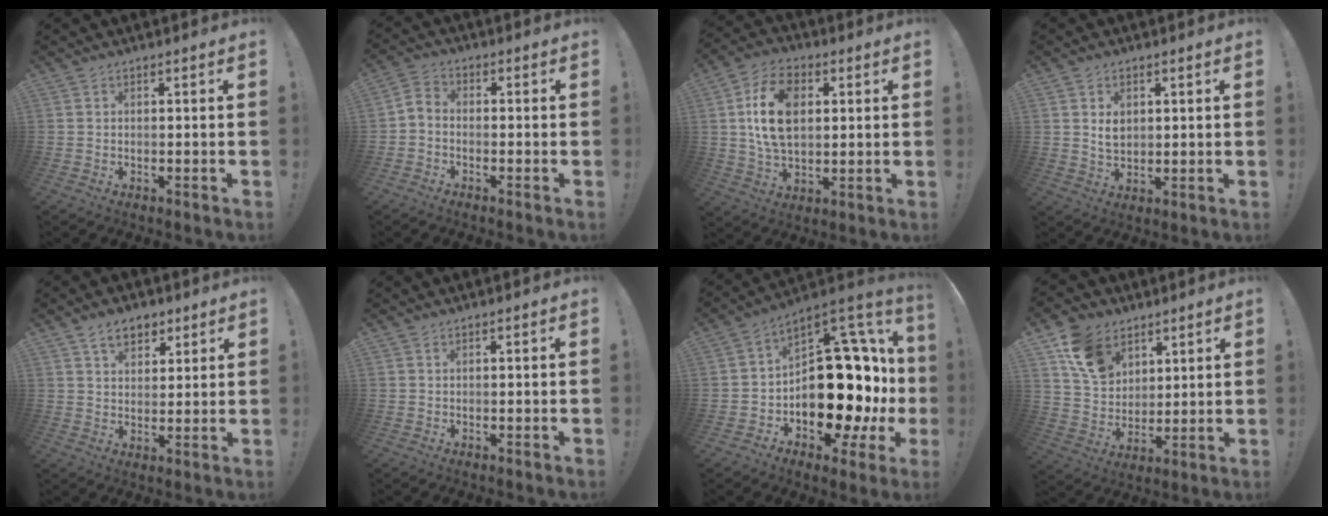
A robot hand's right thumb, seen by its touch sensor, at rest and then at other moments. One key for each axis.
{"total": 3.1, "fx": -2.3, "fy": 1.7, "fz": 1.2, "tx": -0.022, "ty": 0.008, "tz": -0.043}
{"total": 13.3, "fx": 2.6, "fy": 8.8, "fz": 9.7, "tx": -0.170, "ty": 0.005, "tz": 0.044}
{"total": 4.7, "fx": 1.6, "fy": 3.6, "fz": 2.6, "tx": -0.032, "ty": -0.005, "tz": 0.026}
{"total": 7.7, "fx": 4.6, "fy": 5.0, "fz": 3.7, "tx": -0.057, "ty": -0.013, "tz": 0.086}
{"total": 0.0}
{"total": 22.9, "fx": -3.3, "fy": 14.7, "fz": 17.3, "tx": -0.218, "ty": -0.006, "tz": -0.020}
{"total": 13.7, "fx": 7.7, "fy": 9.7, "fz": 5.8, "tx": -0.104, "ty": -0.032, "tz": 0.156}